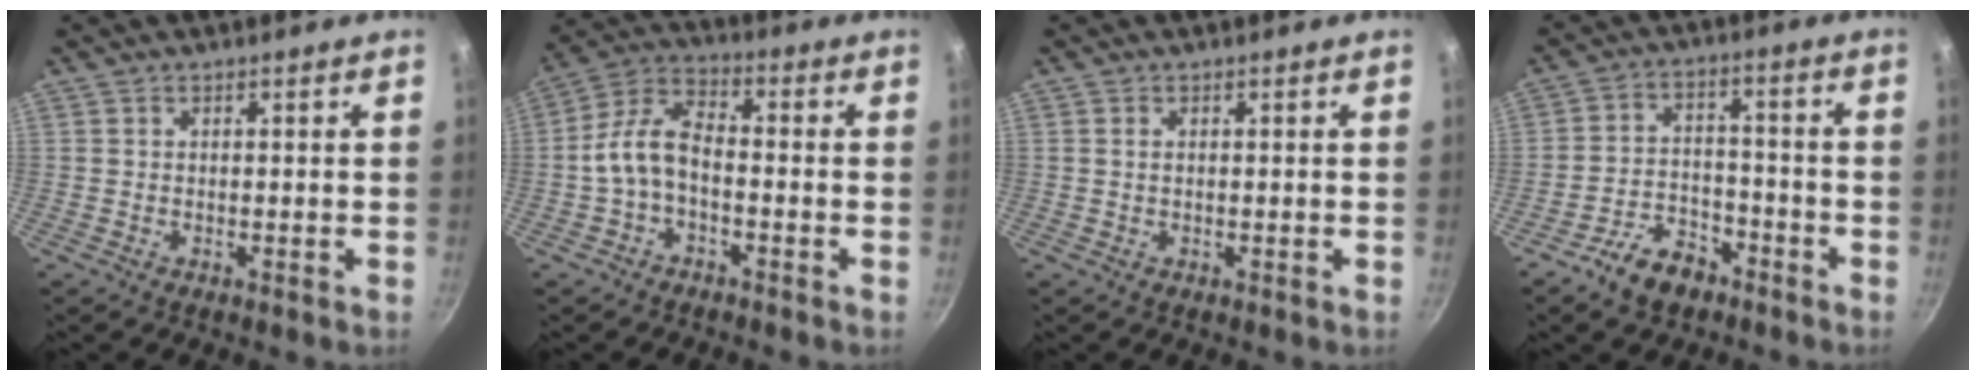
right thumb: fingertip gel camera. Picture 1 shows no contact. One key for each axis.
{"total": 8.3, "fx": -2.3, "fy": 4.7, "fz": 6.5, "tx": -0.124, "ty": 0.043, "tz": -0.054}
{"total": 0.8, "fx": 0.2, "fy": 0.5, "fz": 0.6, "tx": -0.011, "ty": 0.002, "tz": 0.003}
{"total": 8.2, "fx": -5.5, "fy": 4.7, "fz": 3.7, "tx": -0.046, "ty": 0.049, "tz": -0.097}